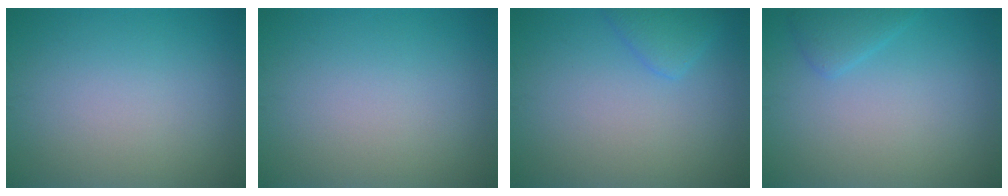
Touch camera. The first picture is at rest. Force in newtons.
{"total": 0.0}
{"total": 2.0, "press": 1.9, "slide": 0.0}
{"total": 1.6, "press": 1.6, "slide": 0.1}